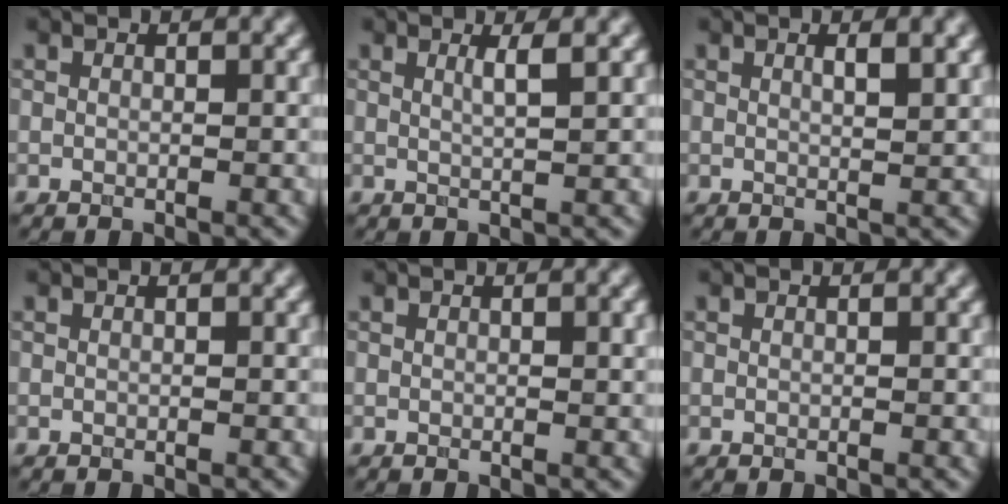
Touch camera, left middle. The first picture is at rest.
{"total": 1.8, "force": [0.7, 0.5, 1.7], "torque": [-0.021, 0.001, 0.005]}
{"total": 2.5, "force": [1.2, 0.7, 2.1], "torque": [-0.020, 0.002, 0.015]}
{"total": 0.0}
{"total": 0.8, "force": [0.2, 0.1, 0.7], "torque": [-0.009, 0.001, 0.002]}
{"total": 0.0}